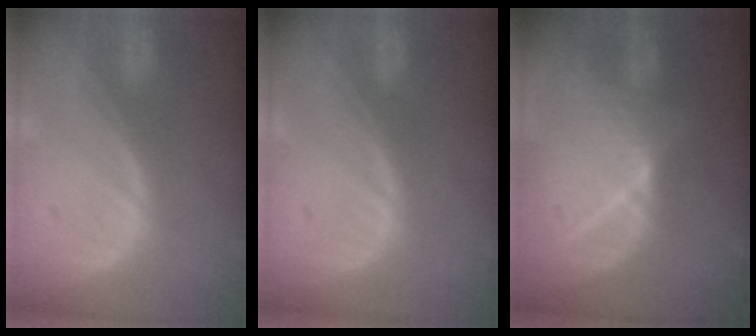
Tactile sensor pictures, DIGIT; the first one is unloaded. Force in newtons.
{"total": 0.0}
{"total": 9.0, "press": 8.0, "slide": 4.1}